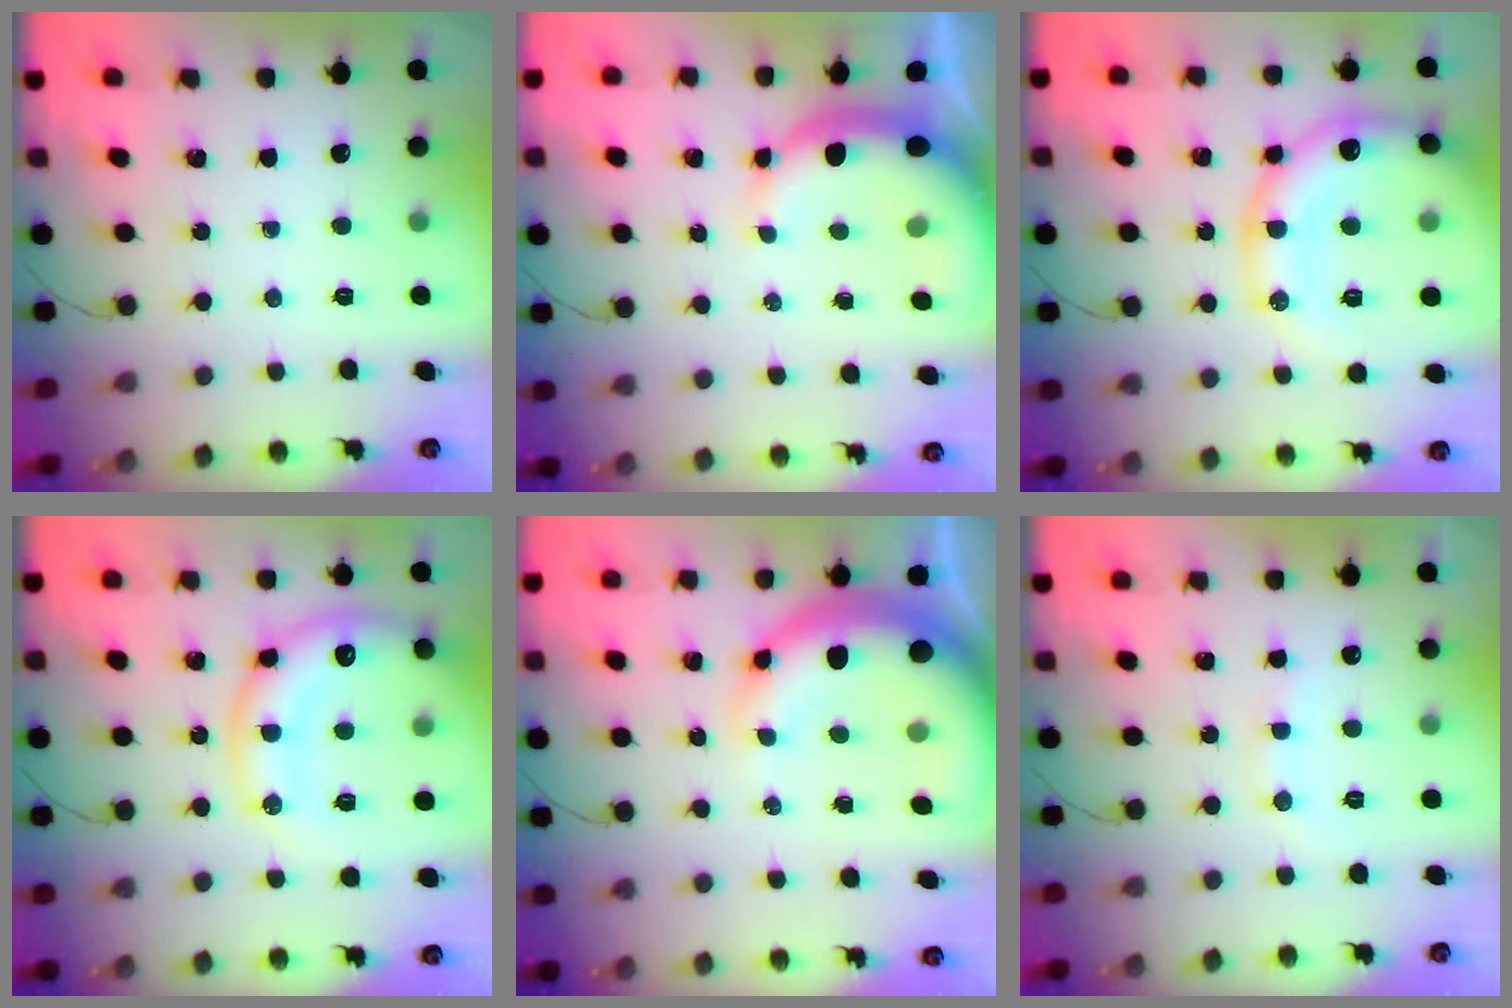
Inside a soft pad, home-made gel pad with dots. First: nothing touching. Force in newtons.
{"total": 8.5, "press": 8.3, "slide": 1.7}
{"total": 18.8, "press": 18.6, "slide": 2.9}
{"total": 18.5, "press": 18.3, "slide": 2.7}
{"total": 15.2, "press": 14.9, "slide": 2.8}
{"total": 8.2, "press": 8.0, "slide": 1.6}